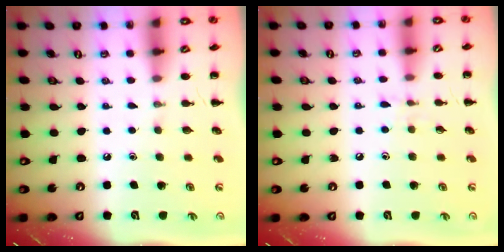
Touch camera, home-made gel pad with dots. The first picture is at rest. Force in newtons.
{"total": 4.8, "press": 4.4, "slide": 1.9}